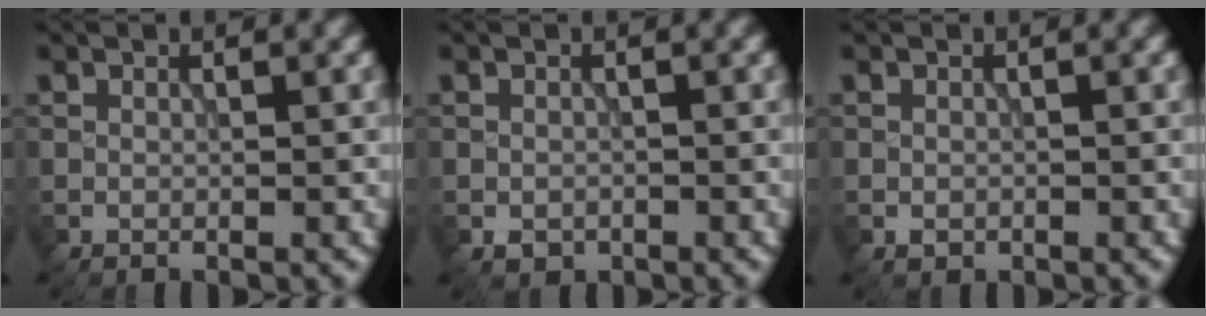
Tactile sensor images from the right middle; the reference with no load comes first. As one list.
[{"total": 1.2, "force": [-0.7, 0.8, 0.4], "torque": [-0.007, -0.006, -0.012]}, {"total": 0.8, "force": [-0.5, 0.6, 0.2], "torque": [-0.003, -0.004, -0.008]}]